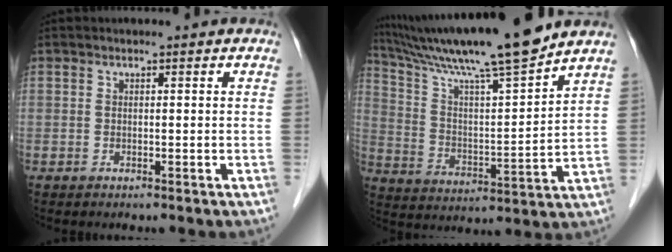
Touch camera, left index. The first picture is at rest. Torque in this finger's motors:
{"motor_torque": [1.12, -1.02, 0.77, 0.15]}